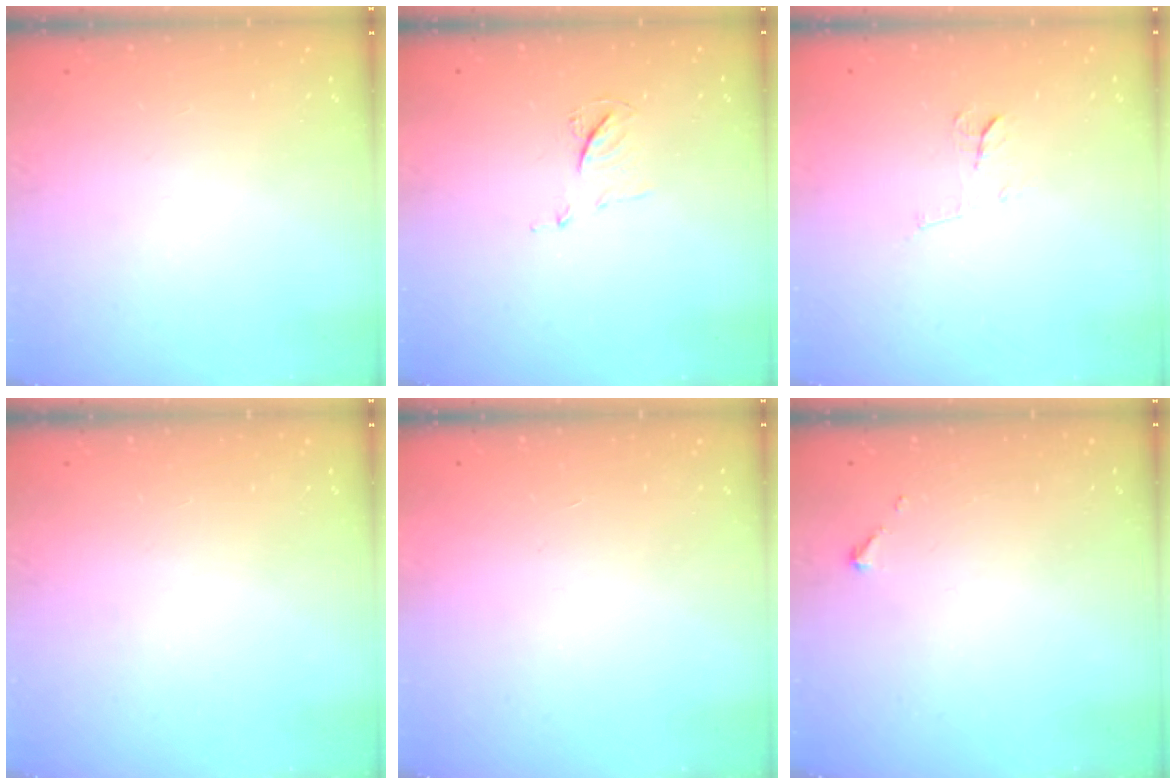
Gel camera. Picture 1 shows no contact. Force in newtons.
{"total": 6.1, "press": 6.0, "slide": 0.7}
{"total": 5.6, "press": 5.6, "slide": 0.4}
{"total": 0.0}
{"total": 1.7, "press": 1.7, "slide": 0.1}
{"total": 2.6, "press": 2.6, "slide": 0.3}